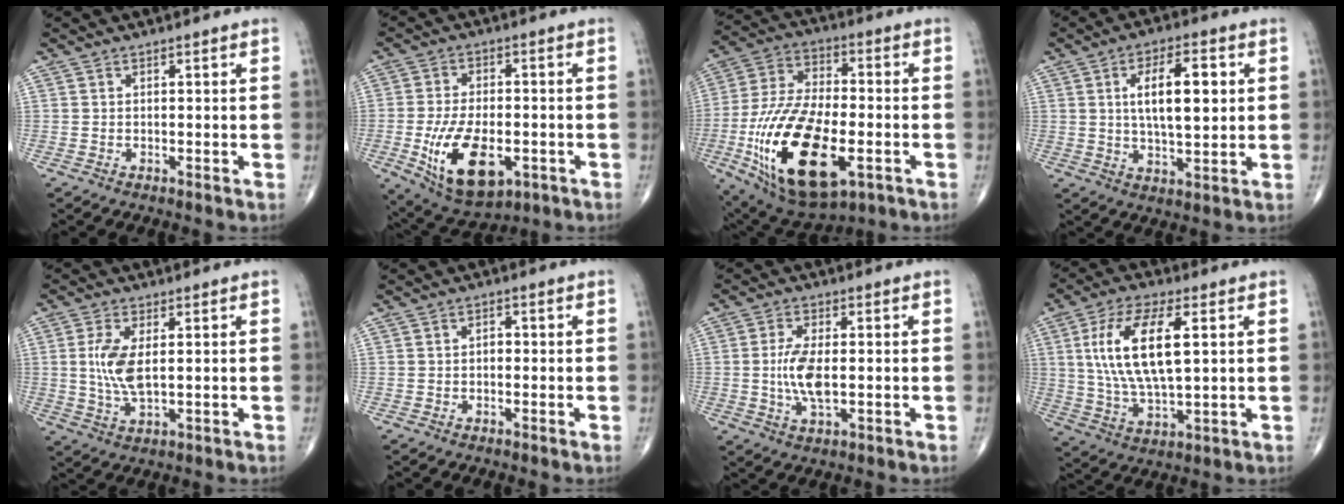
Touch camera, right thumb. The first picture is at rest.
{"total": 14.8, "force": [-4.5, 7.8, 11.8], "torque": [-0.196, 0.002, -0.060]}
{"total": 24.9, "force": [-7.5, 12.0, 20.5], "torque": [-0.415, 0.004, -0.117]}
{"total": 11.4, "force": [2.3, 4.6, 10.2], "torque": [-0.155, -0.005, 0.037]}
{"total": 7.1, "force": [0.8, 2.9, 6.4], "torque": [-0.142, -0.008, 0.019]}
{"total": 1.3, "force": [-0.2, 0.9, 0.9], "torque": [-0.007, 0.004, -0.007]}
{"total": 7.2, "force": [-0.4, 2.9, 6.6], "torque": [-0.139, -0.006, -0.009]}
{"total": 15.4, "force": [3.5, 5.9, 13.8], "torque": [-0.272, -0.006, 0.067]}